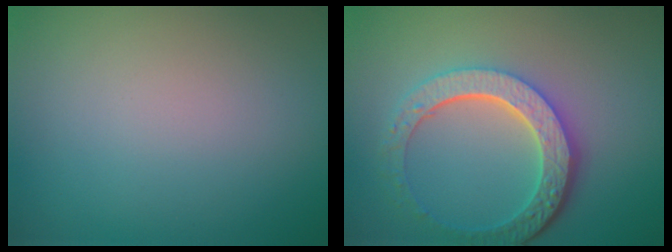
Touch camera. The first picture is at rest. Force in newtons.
{"total": 5.8, "press": 4.3, "slide": 3.8}